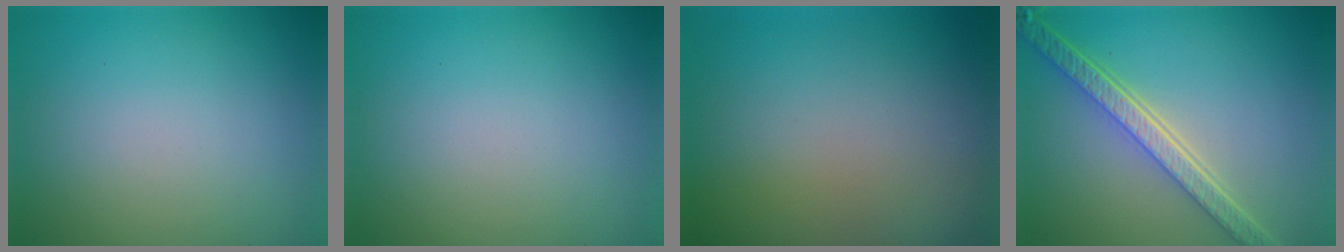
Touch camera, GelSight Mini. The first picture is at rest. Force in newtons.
{"total": 0.0}
{"total": 0.0}
{"total": 5.9, "press": 4.3, "slide": 4.0}